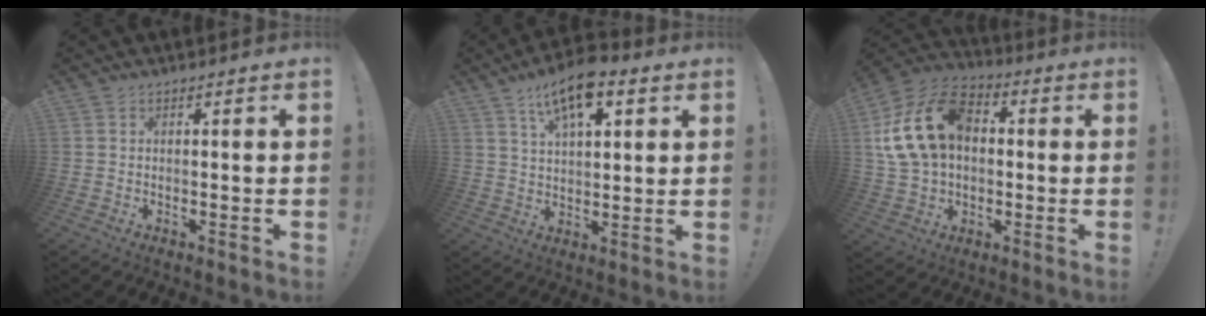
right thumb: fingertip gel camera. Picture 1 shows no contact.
{"total": 12.1, "force": [7.0, 5.3, 8.3], "torque": [-0.129, -0.025, 0.119]}
{"total": 19.8, "force": [4.0, 14.0, 13.4], "torque": [-0.232, 0.003, 0.079]}